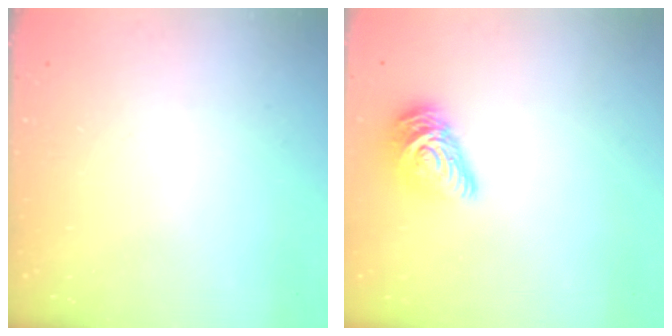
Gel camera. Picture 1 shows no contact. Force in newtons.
{"total": 12.2, "press": 12.2, "slide": 0.6}